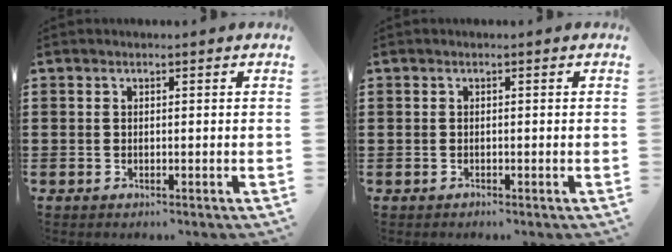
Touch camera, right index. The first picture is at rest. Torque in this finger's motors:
{"motor_torque": [-1.04, 1.10, -1.05, -0.21]}